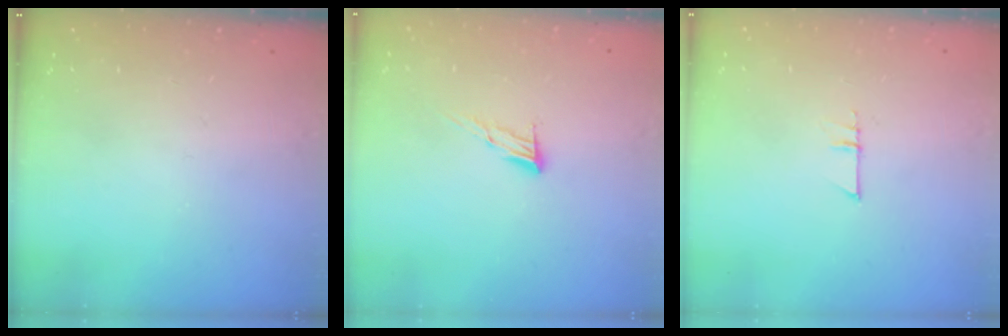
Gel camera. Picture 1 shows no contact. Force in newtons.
{"total": 7.2, "press": 7.1, "slide": 1.2}
{"total": 4.6, "press": 4.6, "slide": 0.4}